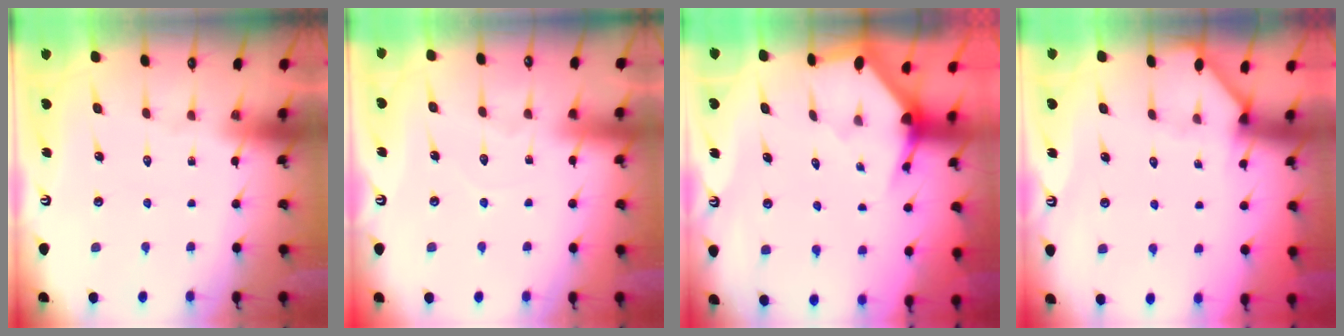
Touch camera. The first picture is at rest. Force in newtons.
{"total": 3.7, "press": 3.7, "slide": 0.4}
{"total": 2.9, "press": 2.9, "slide": 0.2}
{"total": 2.2, "press": 2.2, "slide": 0.3}